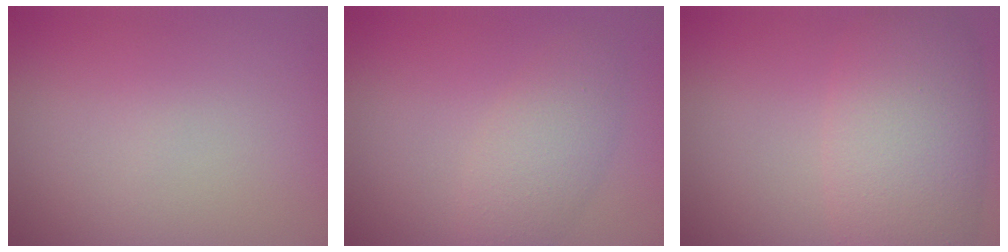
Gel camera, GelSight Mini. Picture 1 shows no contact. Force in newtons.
{"total": 3.1, "press": 3.1, "slide": 0.0}
{"total": 7.5, "press": 7.5, "slide": 0.1}